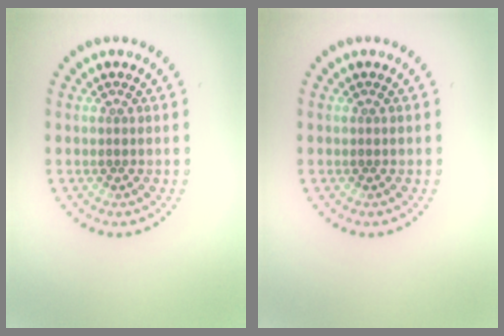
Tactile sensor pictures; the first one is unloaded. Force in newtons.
{"total": 0.0}